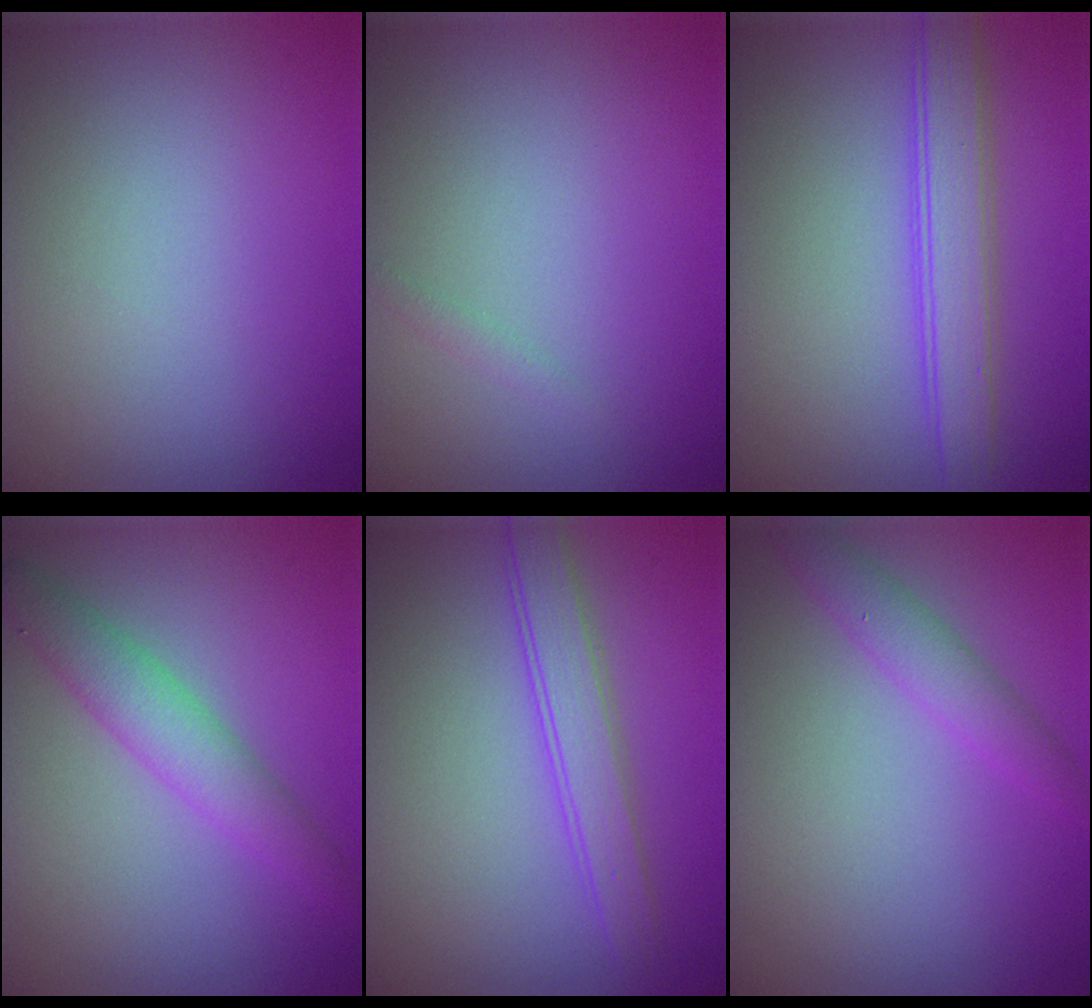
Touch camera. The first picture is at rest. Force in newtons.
{"total": 0.5, "press": 0.5, "slide": 0.0}
{"total": 3.7, "press": 3.7, "slide": 0.1}
{"total": 2.6, "press": 2.6, "slide": 0.0}
{"total": 3.0, "press": 3.0, "slide": 0.0}
{"total": 2.3, "press": 2.3, "slide": 0.1}